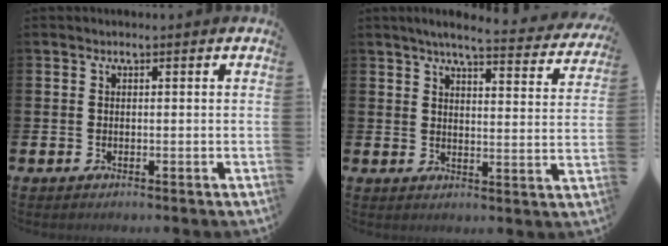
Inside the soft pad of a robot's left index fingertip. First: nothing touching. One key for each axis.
{"total": 5.2, "fx": 4.6, "fy": 0.3, "fz": 2.3, "tx": -0.052, "ty": -0.031, "tz": 0.074}